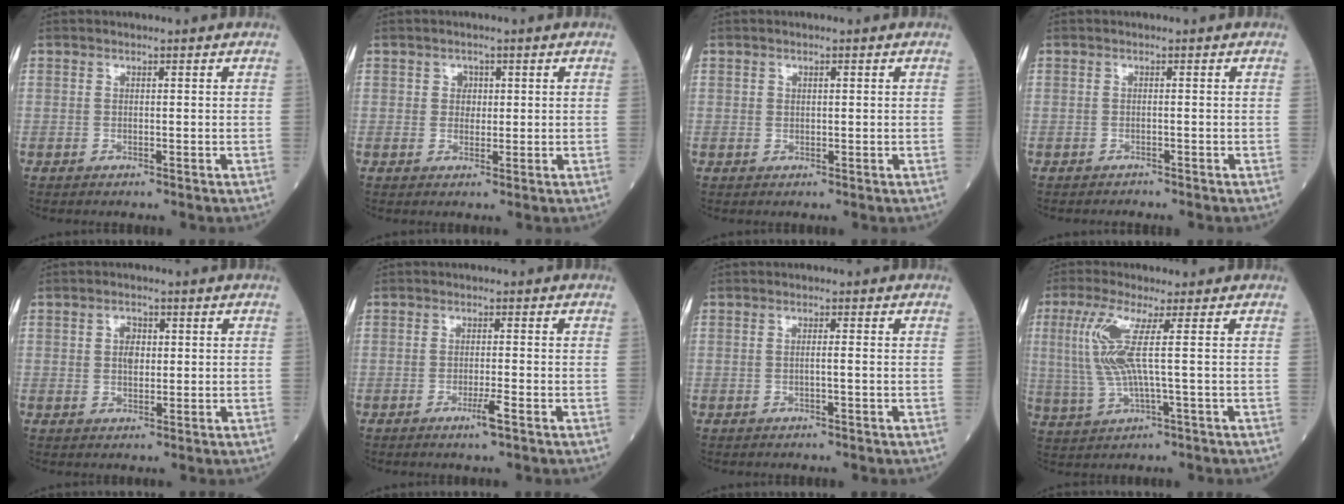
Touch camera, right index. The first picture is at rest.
{"total": 1.8, "force": [0.5, 1.6, 0.7], "torque": [-0.004, 0.000, 0.005]}
{"total": 0.8, "force": [0.3, 0.5, 0.5], "torque": [-0.008, 0.000, 0.007]}
{"total": 0.6, "force": [-0.6, 0.0, -0.1], "torque": [-0.004, -0.003, -0.012]}
{"total": 2.8, "force": [0.6, 1.8, 2.0], "torque": [-0.032, 0.003, 0.010]}
{"total": 2.7, "force": [-1.4, -0.3, 2.3], "torque": [-0.042, -0.006, -0.027]}
{"total": 0.9, "force": [-0.2, -0.1, 0.9], "torque": [-0.016, 0.002, -0.005]}
{"total": 7.6, "force": [1.4, -0.1, 7.4], "torque": [-0.177, 0.002, 0.030]}